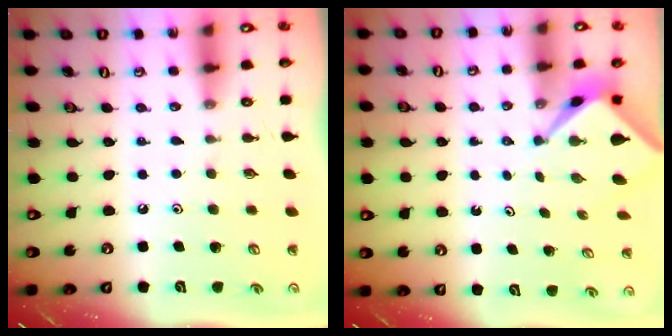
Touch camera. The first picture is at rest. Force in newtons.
{"total": 2.1, "press": 2.1, "slide": 0.3}